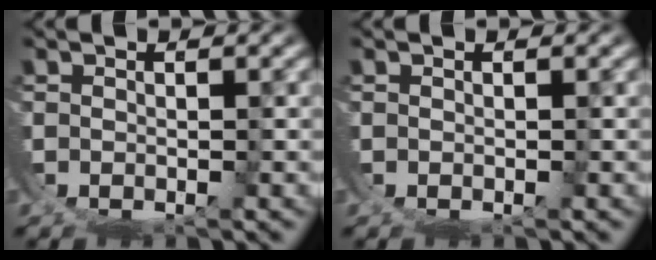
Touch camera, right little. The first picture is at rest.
{"total": 0.0}